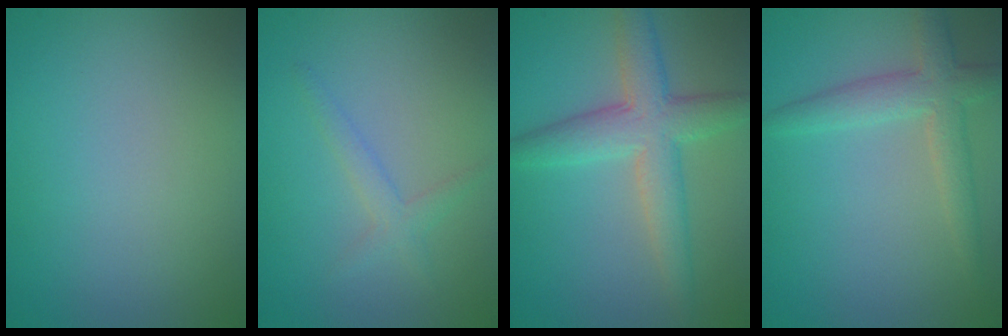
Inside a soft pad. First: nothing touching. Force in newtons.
{"total": 1.6, "press": 1.6, "slide": 0.1}
{"total": 5.5, "press": 5.5, "slide": 0.4}
{"total": 3.4, "press": 3.4, "slide": 0.1}